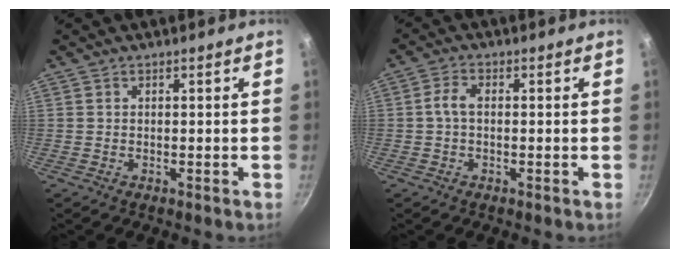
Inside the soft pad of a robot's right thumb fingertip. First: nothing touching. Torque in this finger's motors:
{"motor_torque": [-0.41, 0.59, 0.24, -0.19, 0.08]}